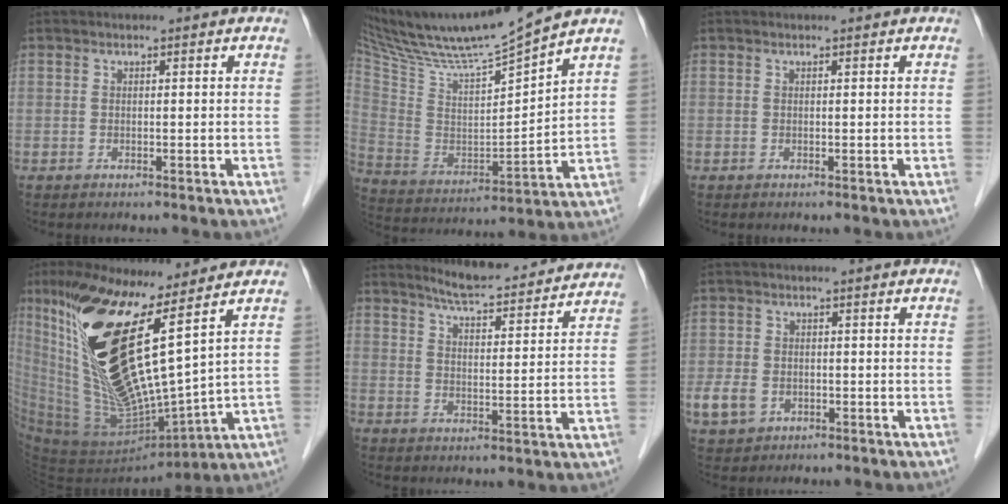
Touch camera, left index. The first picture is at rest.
{"total": 18.8, "force": [16.4, -0.7, 9.2], "torque": [-0.169, -0.016, 0.292]}
{"total": 0.0}
{"total": 19.8, "force": [8.2, 3.3, 17.7], "torque": [-0.351, -0.020, 0.155]}
{"total": 14.3, "force": [13.5, 1.6, 4.5], "torque": [-0.064, -0.004, 0.176]}
{"total": 7.0, "force": [-2.9, 5.7, 2.9], "torque": [-0.087, 0.001, -0.039]}